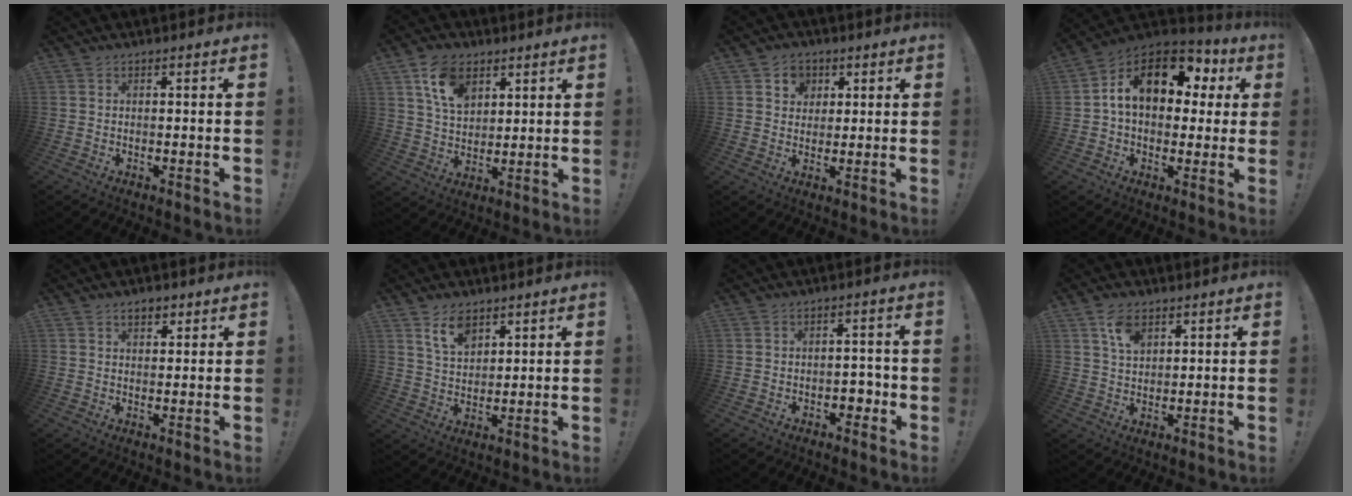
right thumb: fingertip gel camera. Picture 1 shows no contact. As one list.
[{"total": 11.9, "force": [6.6, 7.8, 6.2], "torque": [-0.102, -0.021, 0.126]}, {"total": 6.0, "force": [2.4, 5.4, 1.3], "torque": [-0.018, -0.011, 0.045]}, {"total": 16.4, "force": [5.1, 10.3, 11.7], "torque": [-0.184, -0.007, 0.088]}, {"total": 3.4, "force": [1.9, 2.1, 1.9], "torque": [-0.026, -0.001, 0.032]}, {"total": 8.4, "force": [5.5, 4.4, 4.6], "torque": [-0.086, -0.020, 0.103]}, {"total": 4.0, "force": [-1.5, 3.1, 2.1], "torque": [-0.023, 0.009, -0.026]}, {"total": 6.3, "force": [3.5, 3.7, 3.6], "torque": [-0.048, -0.013, 0.061]}]